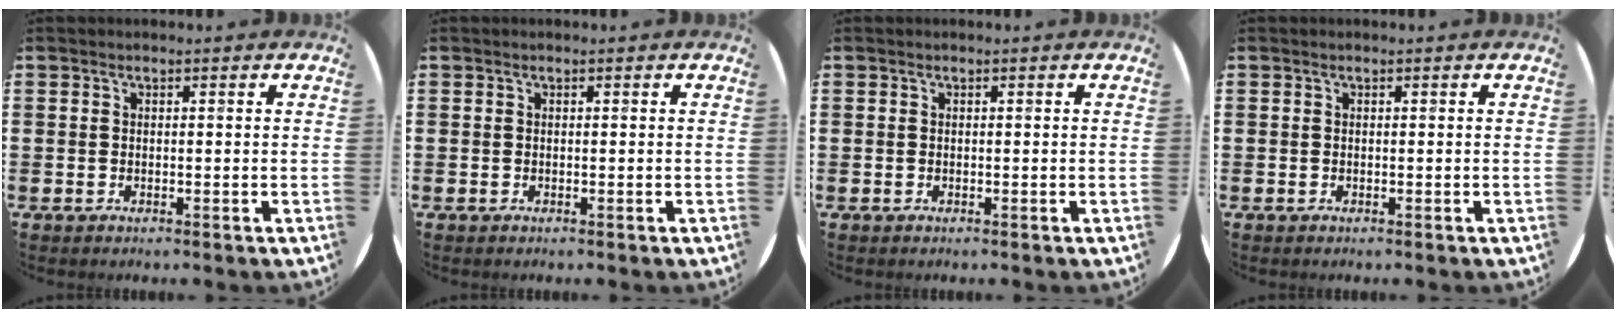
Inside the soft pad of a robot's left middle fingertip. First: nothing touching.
{"total": 0.0}
{"total": 0.0}
{"total": 0.0}